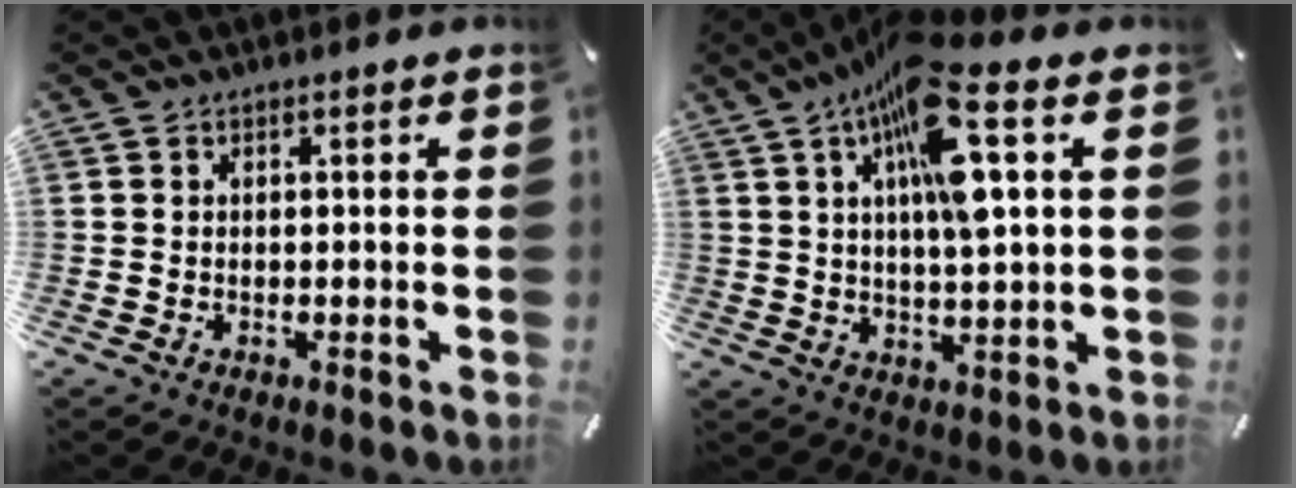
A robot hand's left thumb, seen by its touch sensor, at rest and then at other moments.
{"total": 14.9, "force": [6.4, 3.7, 13.0], "torque": [-0.227, -0.021, 0.100]}